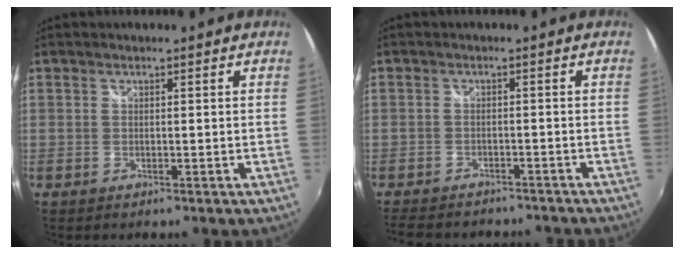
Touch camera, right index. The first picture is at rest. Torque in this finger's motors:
{"motor_torque": [-1.41, -0.18, -1.05, -0.21]}